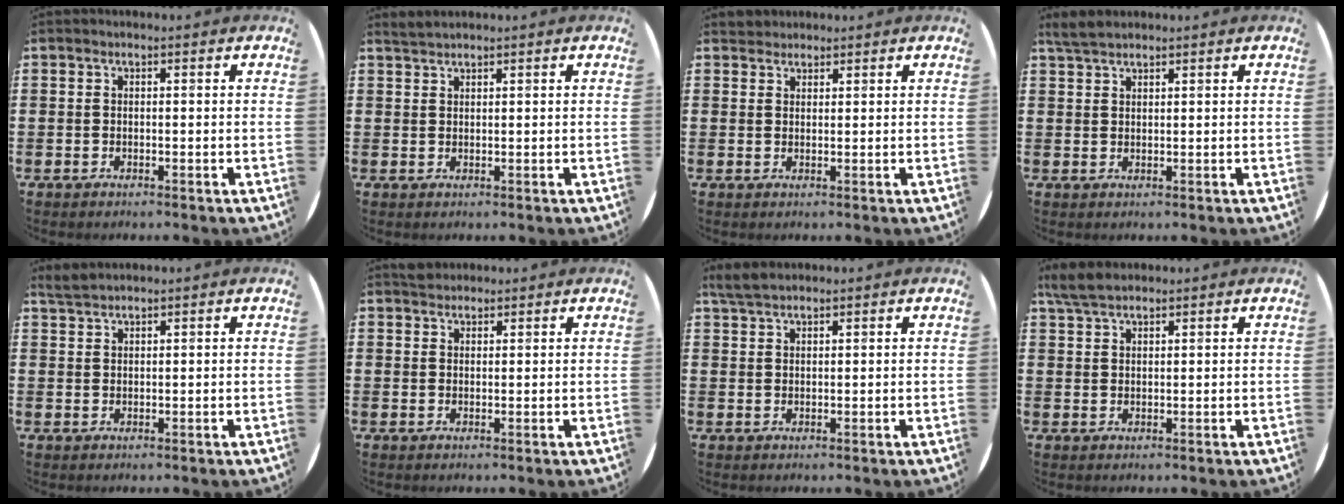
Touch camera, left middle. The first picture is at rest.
{"total": 1.3, "force": [1.3, 0.0, 0.1], "torque": [-0.003, 0.001, 0.025]}
{"total": 1.6, "force": [1.5, 0.6, -0.2], "torque": [0.001, 0.004, 0.030]}
{"total": 2.5, "force": [2.2, 0.6, 0.9], "torque": [-0.022, 0.006, 0.042]}
{"total": 1.8, "force": [1.8, 0.2, 0.3], "torque": [-0.010, 0.004, 0.035]}
{"total": 1.7, "force": [1.6, 0.6, -0.1], "torque": [0.006, 0.000, 0.031]}
{"total": 2.8, "force": [2.5, 0.7, 1.1], "torque": [-0.028, 0.005, 0.047]}
{"total": 3.9, "force": [3.3, 1.1, 1.8], "torque": [-0.042, 0.003, 0.062]}